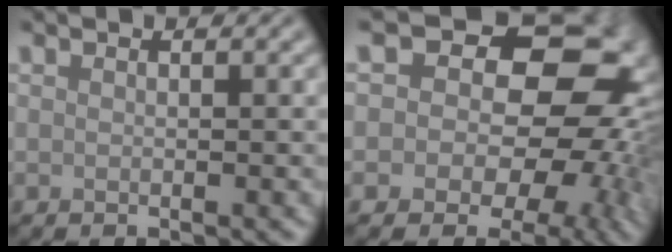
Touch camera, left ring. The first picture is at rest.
{"total": 14.9, "force": [2.7, 10.5, 10.3], "torque": [-0.110, 0.023, 0.024]}